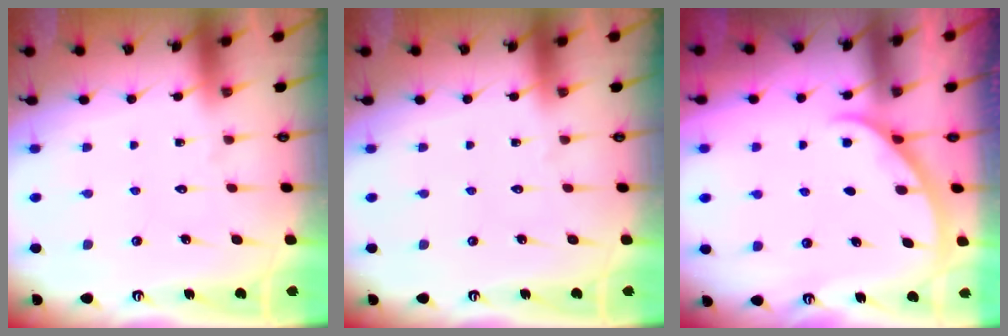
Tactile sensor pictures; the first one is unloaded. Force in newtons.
{"total": 0.0}
{"total": 2.4, "press": 2.3, "slide": 0.3}